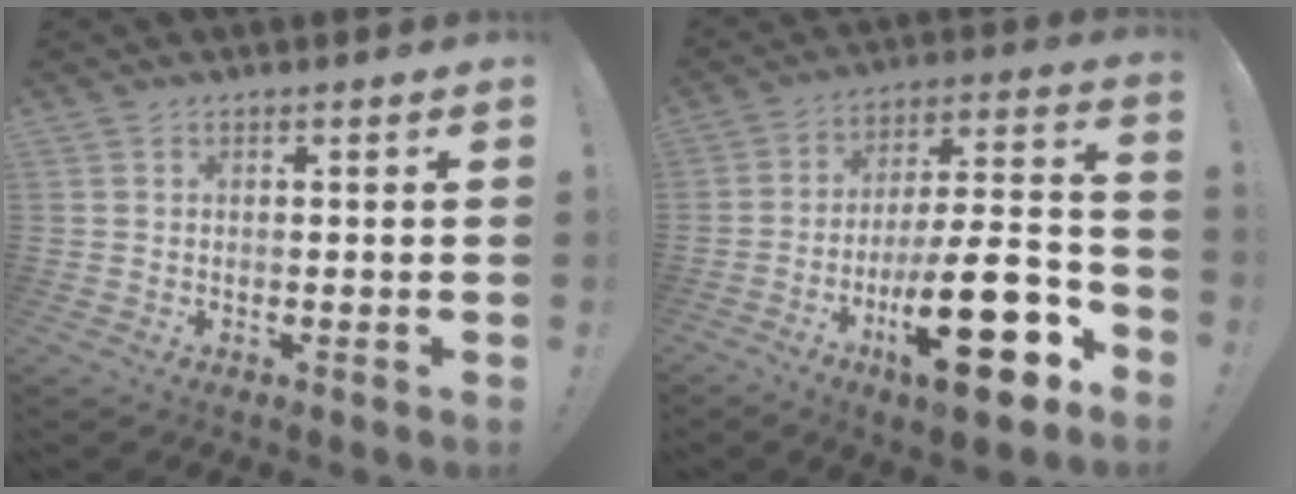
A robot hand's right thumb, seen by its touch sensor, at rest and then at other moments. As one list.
[{"total": 24.9, "force": [-10.2, 7.3, 21.5], "torque": [-0.342, 0.054, -0.164]}]